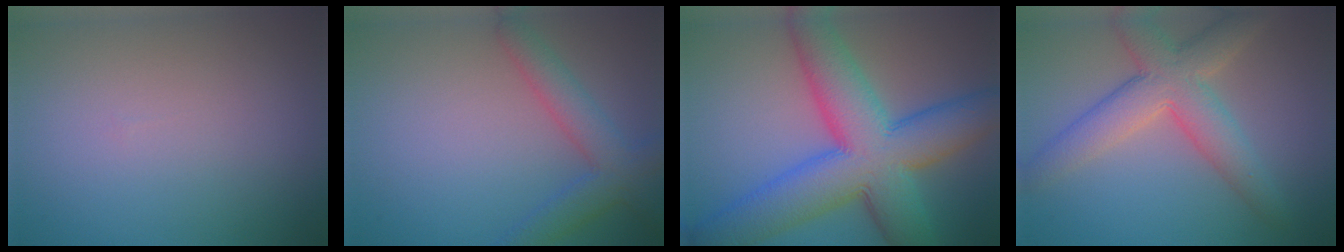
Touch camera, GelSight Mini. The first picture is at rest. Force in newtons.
{"total": 3.9, "press": 3.9, "slide": 0.2}
{"total": 12.4, "press": 12.4, "slide": 0.3}
{"total": 6.3, "press": 6.3, "slide": 0.3}